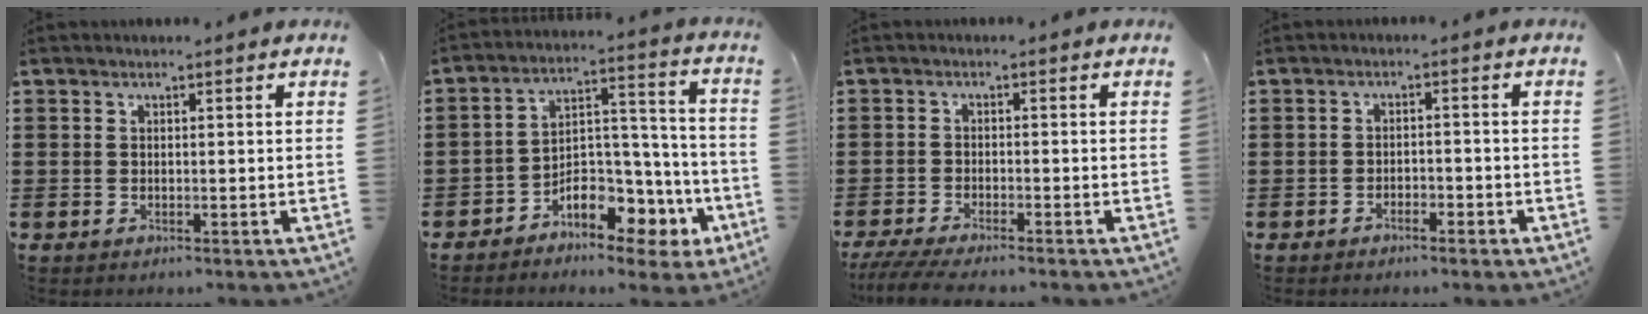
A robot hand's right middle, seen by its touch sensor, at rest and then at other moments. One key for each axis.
{"total": 8.5, "fx": -5.6, "fy": 4.6, "fz": 4.3, "tx": -0.059, "ty": 0.019, "tz": -0.099}
{"total": 3.3, "fx": -3.0, "fy": 0.0, "fz": 1.4, "tx": -0.037, "ty": -0.011, "tz": -0.062}
{"total": 1.7, "fx": -1.6, "fy": 0.3, "fz": 0.6, "tx": -0.014, "ty": 0.001, "tz": -0.032}